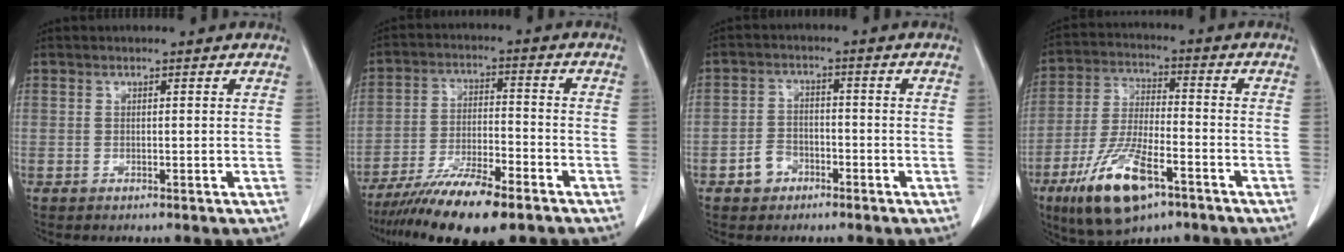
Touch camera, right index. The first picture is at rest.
{"total": 13.5, "force": [-9.8, 2.4, 8.9], "torque": [-0.159, -0.023, -0.168]}
{"total": 4.0, "force": [-2.3, 3.0, 1.4], "torque": [-0.023, 0.012, -0.039]}
{"total": 13.3, "force": [-7.4, 4.1, 10.2], "torque": [-0.208, -0.016, -0.127]}